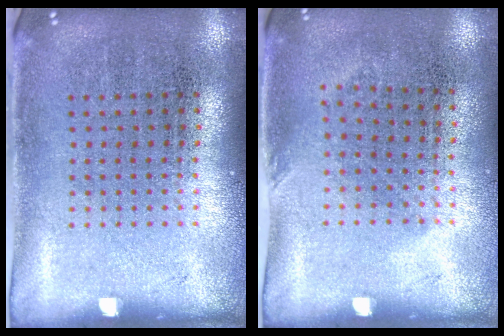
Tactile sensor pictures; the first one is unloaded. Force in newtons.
{"total": 0.9, "press": 0.7, "slide": 0.5}